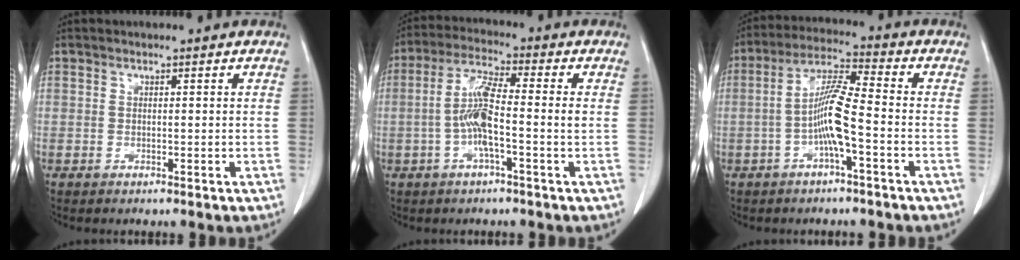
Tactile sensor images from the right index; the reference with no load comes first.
{"total": 7.7, "force": [-1.2, 0.5, 7.6], "torque": [-0.152, 0.011, -0.030]}
{"total": 8.1, "force": [-2.2, 0.4, 7.8], "torque": [-0.155, 0.013, -0.045]}